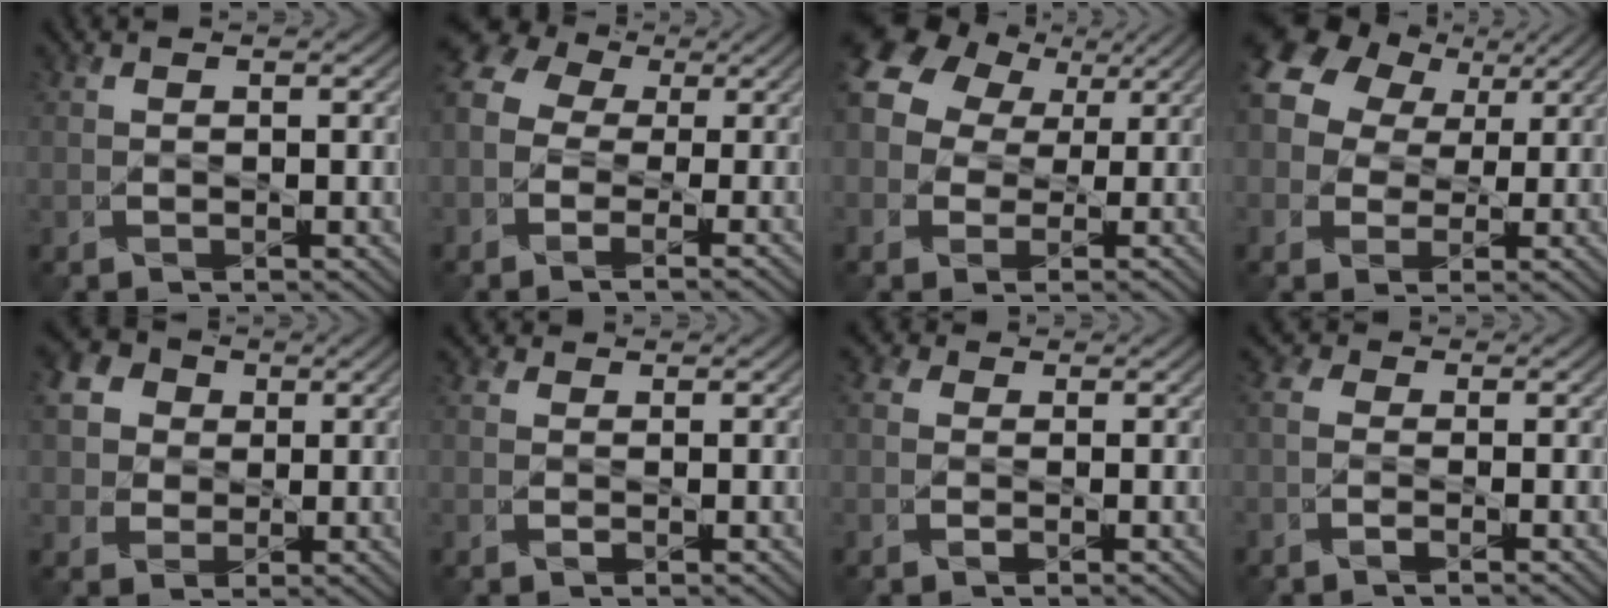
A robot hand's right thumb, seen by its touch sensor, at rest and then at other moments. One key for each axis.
{"total": 9.0, "fx": -1.6, "fy": 6.9, "fz": 5.6, "tx": -0.134, "ty": -0.001, "tz": -0.038}
{"total": 11.2, "fx": 3.0, "fy": 9.0, "fz": 5.9, "tx": -0.167, "ty": 0.029, "tz": 0.042}
{"total": 11.1, "fx": 4.3, "fy": 8.4, "fz": 5.9, "tx": -0.162, "ty": 0.045, "tz": 0.070}
{"total": 8.9, "fx": 2.5, "fy": 7.6, "fz": 4.0, "tx": -0.130, "ty": 0.031, "tz": 0.034}
{"total": 1.1, "fx": 0.6, "fy": 0.8, "fz": 0.6, "tx": -0.014, "ty": 0.001, "tz": 0.008}
{"total": 2.0, "fx": 0.1, "fy": 1.7, "fz": 1.2, "tx": -0.027, "ty": 0.000, "tz": -0.005}
{"total": 2.2, "fx": -0.9, "fy": 1.1, "fz": 1.8, "tx": -0.048, "ty": 0.001, "tz": -0.027}